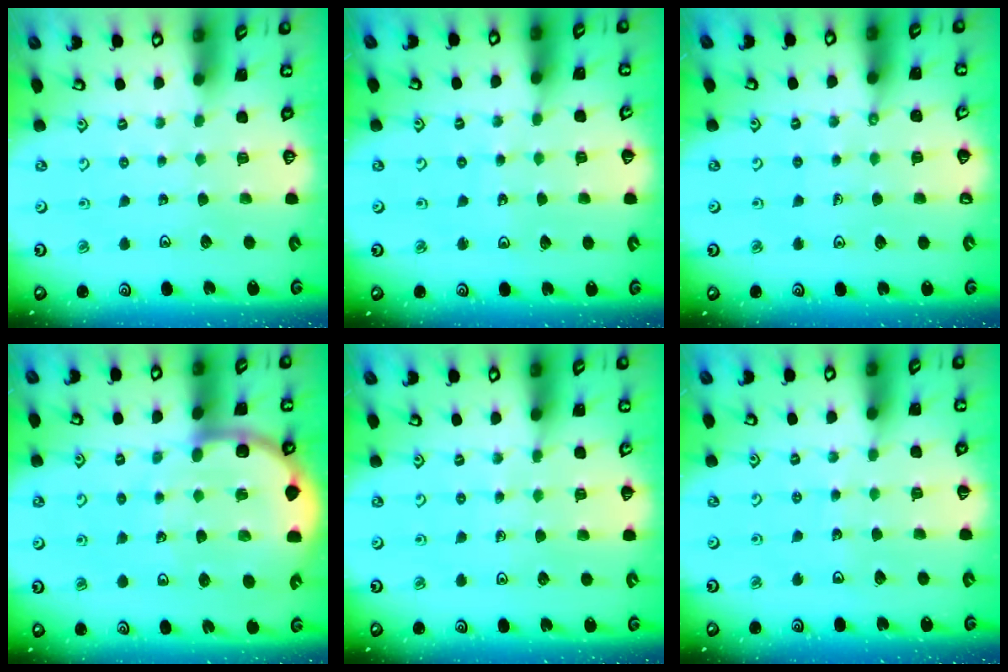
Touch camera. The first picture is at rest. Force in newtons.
{"total": 3.7, "press": 3.7, "slide": 0.2}
{"total": 1.5, "press": 1.5, "slide": 0.2}
{"total": 11.4, "press": 10.9, "slide": 3.2}
{"total": 6.2, "press": 6.0, "slide": 1.7}
{"total": 3.6, "press": 3.6, "slide": 0.4}